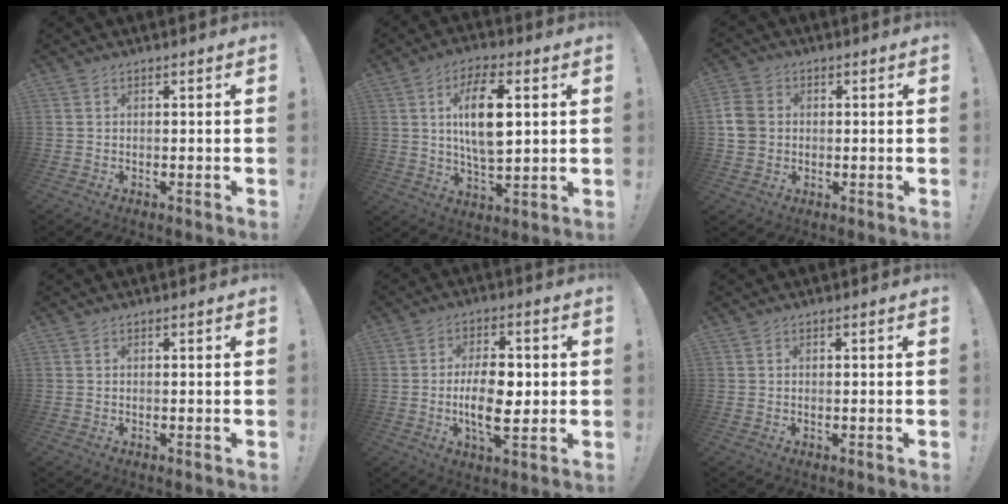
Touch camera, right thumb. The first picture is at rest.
{"total": 13.7, "force": [3.1, 6.7, 11.6], "torque": [-0.183, -0.002, 0.049]}
{"total": 7.2, "force": [0.3, 6.2, 3.7], "torque": [-0.079, 0.008, 0.009]}
{"total": 0.0}
{"total": 12.3, "force": [-1.0, 5.8, 10.9], "torque": [-0.178, -0.003, -0.023]}
{"total": 0.0}